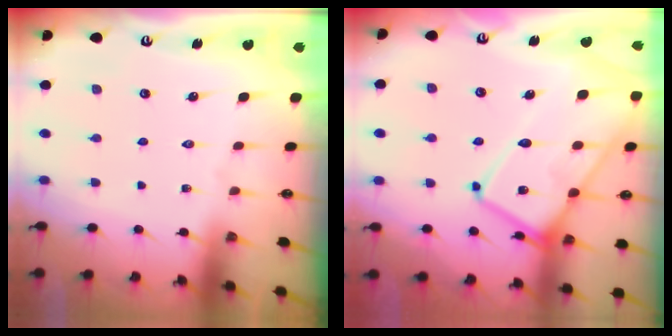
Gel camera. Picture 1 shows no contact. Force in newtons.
{"total": 16.5, "press": 16.5, "slide": 1.5}